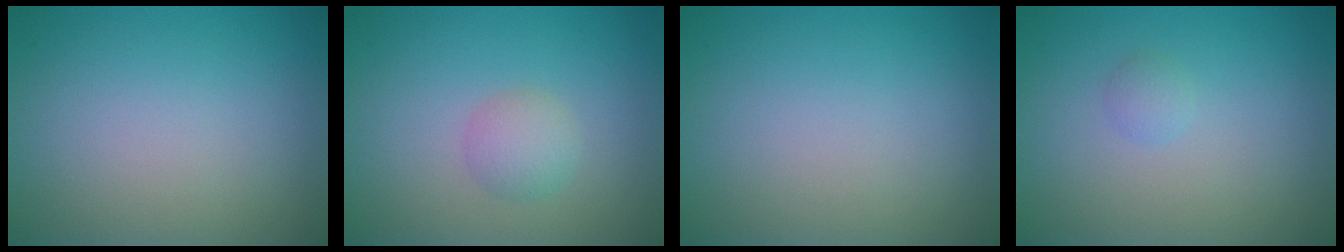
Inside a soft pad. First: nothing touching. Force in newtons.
{"total": 2.0, "press": 2.0, "slide": 0.0}
{"total": 0.0}
{"total": 0.8, "press": 0.8, "slide": 0.0}